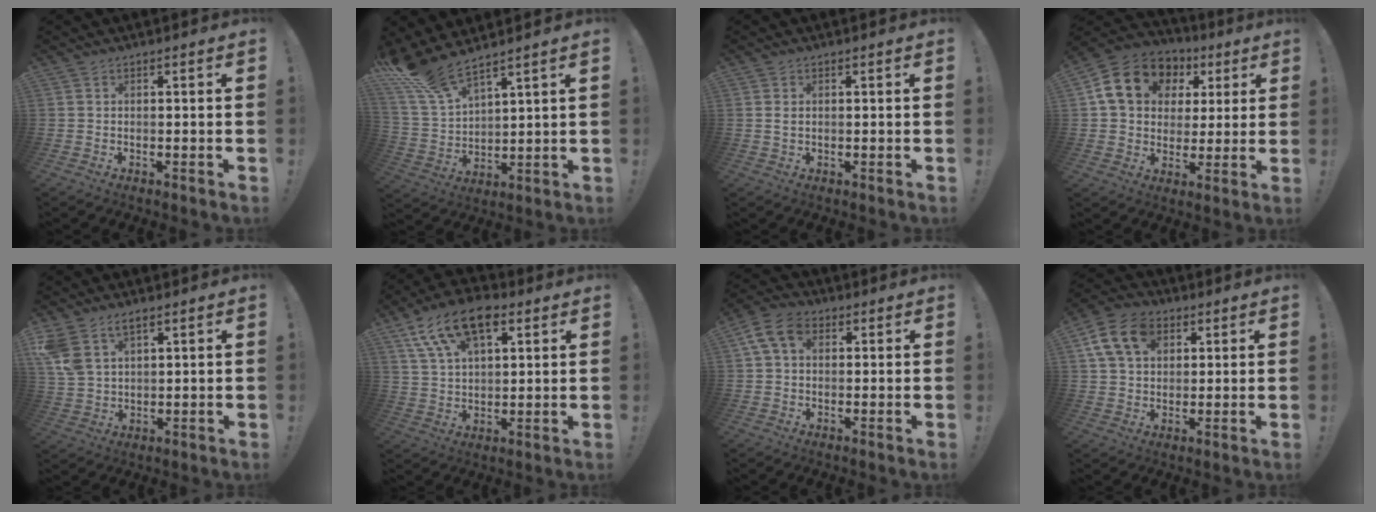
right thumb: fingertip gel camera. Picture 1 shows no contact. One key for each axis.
{"total": 10.4, "fx": 9.1, "fy": 2.4, "fz": 4.3, "tx": -0.091, "ty": -0.067, "tz": 0.169}
{"total": 1.2, "fx": 0.5, "fy": 0.6, "fz": 1.0, "tx": -0.011, "ty": 0.000, "tz": 0.007}
{"total": 16.8, "fx": 6.4, "fy": 13.0, "fz": 8.5, "tx": -0.134, "ty": -0.011, "tz": 0.134}
{"total": 7.4, "fx": 4.3, "fy": 4.4, "fz": 4.1, "tx": -0.073, "ty": -0.011, "tz": 0.087}
{"total": 15.6, "fx": 8.4, "fy": 8.4, "fz": 10.1, "tx": -0.175, "ty": -0.034, "tz": 0.152}
{"total": 8.7, "fx": 2.7, "fy": 6.0, "fz": 5.7, "tx": -0.107, "ty": 0.007, "tz": 0.054}
{"total": 13.7, "fx": 5.5, "fy": 9.9, "fz": 7.6, "tx": -0.132, "ty": -0.010, "tz": 0.108}